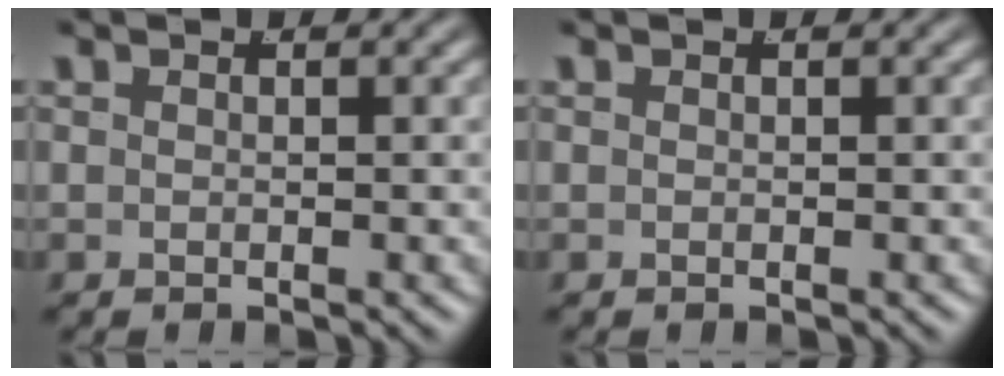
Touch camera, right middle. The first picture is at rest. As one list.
[{"total": 0.0}]